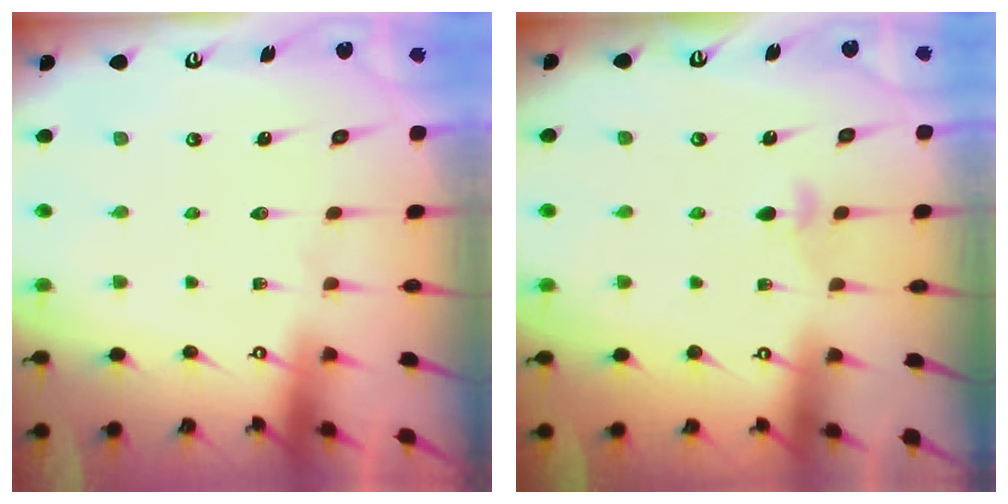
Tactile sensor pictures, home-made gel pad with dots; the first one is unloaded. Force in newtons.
{"total": 3.8, "press": 3.7, "slide": 0.8}